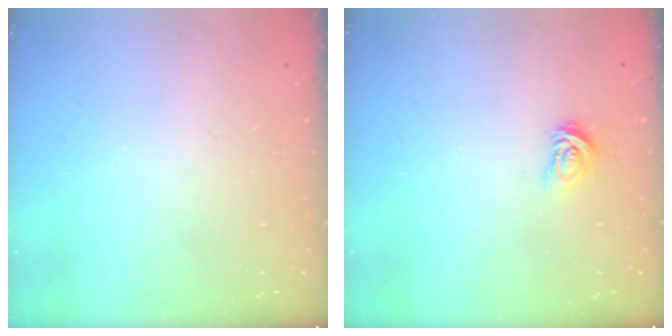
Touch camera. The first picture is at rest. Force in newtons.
{"total": 2.9, "press": 2.8, "slide": 0.4}